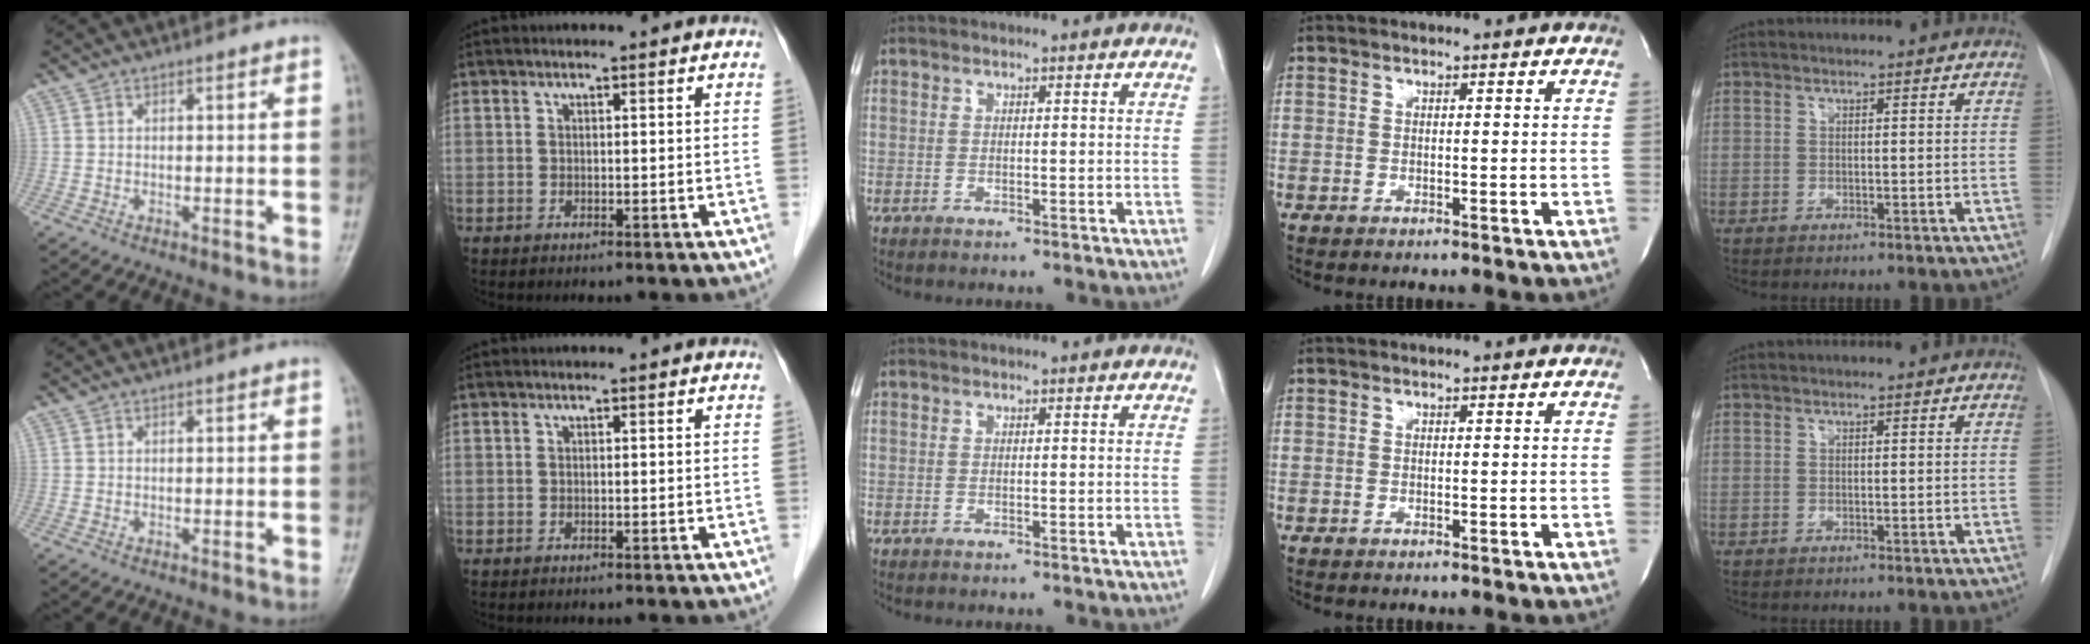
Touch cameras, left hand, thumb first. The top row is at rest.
{}